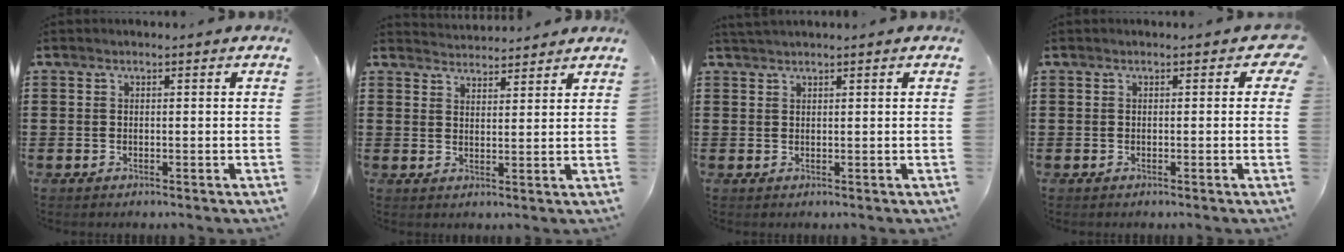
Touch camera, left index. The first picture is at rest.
{"total": 3.0, "force": [3.0, 0.0, -0.4], "torque": [-0.003, -0.011, 0.057]}
{"total": 1.2, "force": [1.1, 0.0, 0.4], "torque": [-0.008, 0.001, 0.022]}
{"total": 1.0, "force": [-0.1, 0.6, 0.7], "torque": [-0.009, 0.000, -0.005]}